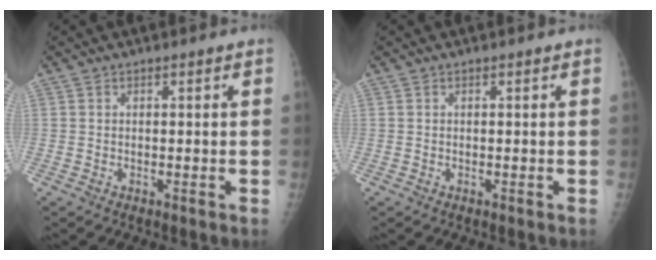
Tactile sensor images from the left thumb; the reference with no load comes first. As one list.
[{"total": 0.0}]